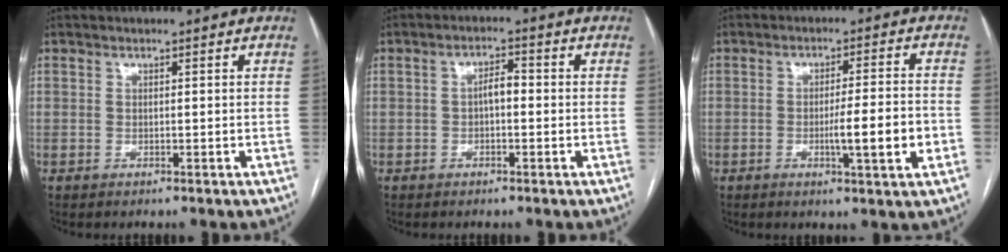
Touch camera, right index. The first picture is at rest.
{"total": 2.7, "force": [-0.3, 1.0, 2.5], "torque": [-0.039, 0.011, -0.006]}
{"total": 7.6, "force": [-2.1, 0.0, 7.3], "torque": [-0.110, -0.004, -0.032]}